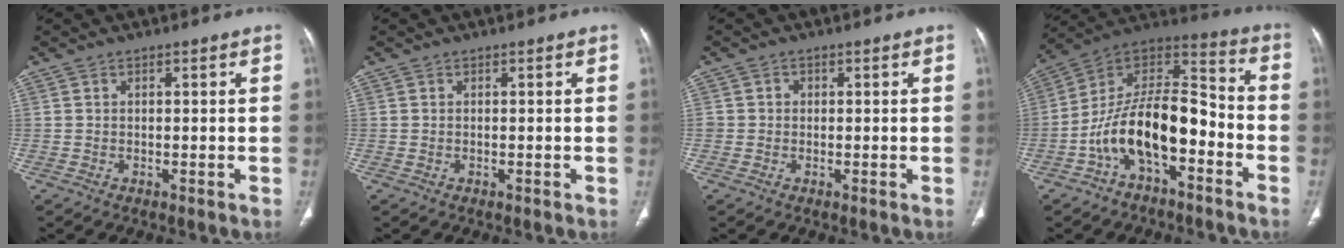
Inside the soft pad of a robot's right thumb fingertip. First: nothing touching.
{"total": 0.0}
{"total": 1.5, "force": [0.0, 1.5, 0.4], "torque": [0.005, 0.005, -0.002]}
{"total": 17.2, "force": [-6.3, 8.5, 13.5], "torque": [-0.223, 0.084, -0.111]}